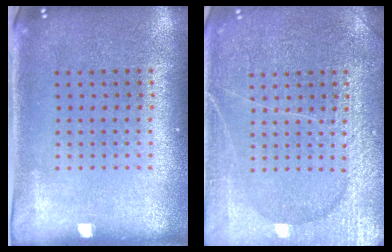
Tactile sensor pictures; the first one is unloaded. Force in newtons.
{"total": 5.5, "press": 5.5, "slide": 0.7}